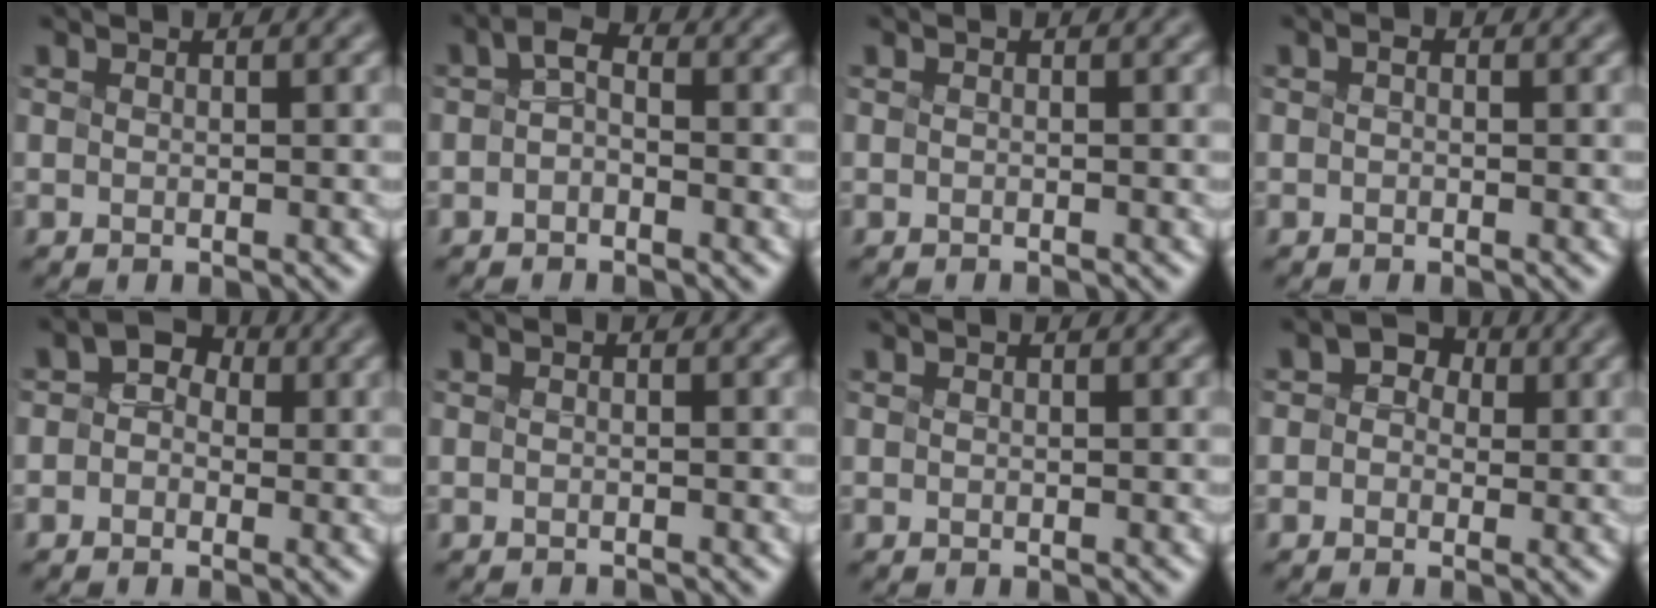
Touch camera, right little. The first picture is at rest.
{"total": 1.1, "force": [-0.6, 0.5, 0.8], "torque": [-0.019, 0.006, -0.003]}
{"total": 0.7, "force": [-0.7, -0.1, 0.1], "torque": [0.004, -0.008, -0.011]}
{"total": 0.0}
{"total": 1.9, "force": [0.0, 1.6, 1.1], "torque": [-0.005, 0.014, -0.009]}
{"total": 1.3, "force": [-1.3, -0.1, 0.1], "torque": [0.006, -0.009, -0.017]}
{"total": 0.0}
{"total": 1.8, "force": [0.3, 1.6, 0.8], "torque": [0.000, 0.010, -0.006]}